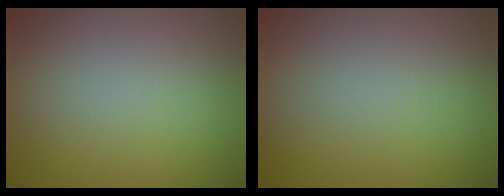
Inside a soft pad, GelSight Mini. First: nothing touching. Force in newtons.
{"total": 0.0}